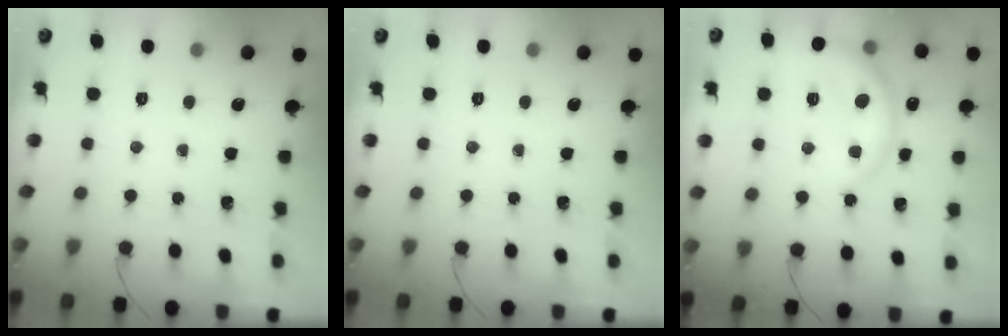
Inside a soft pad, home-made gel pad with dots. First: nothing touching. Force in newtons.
{"total": 0.0}
{"total": 8.7, "press": 8.7, "slide": 0.5}